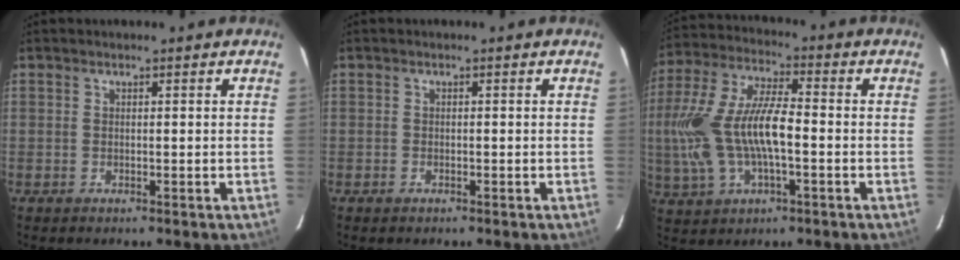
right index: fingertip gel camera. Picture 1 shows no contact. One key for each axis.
{"total": 0.9, "fx": -0.6, "fy": 0.5, "fz": 0.2, "tx": -0.005, "ty": 0.001, "tz": -0.011}
{"total": 16.6, "fx": -2.6, "fy": 6.5, "fz": 15.1, "tx": -0.317, "ty": 0.001, "tz": -0.046}